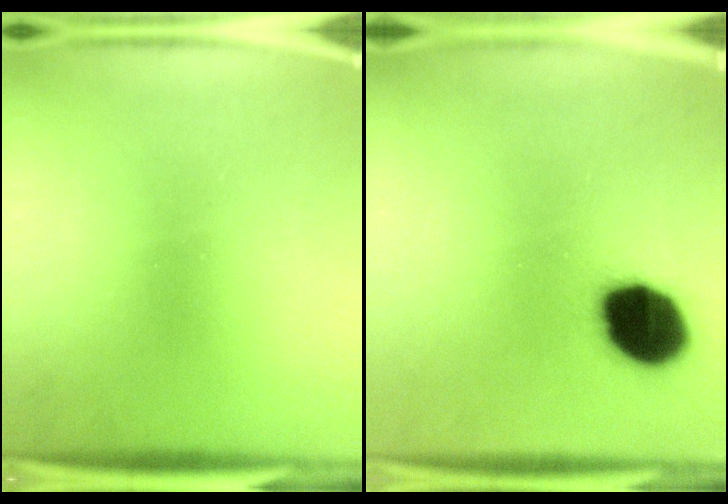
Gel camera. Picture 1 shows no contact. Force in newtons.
{"total": 16.1}